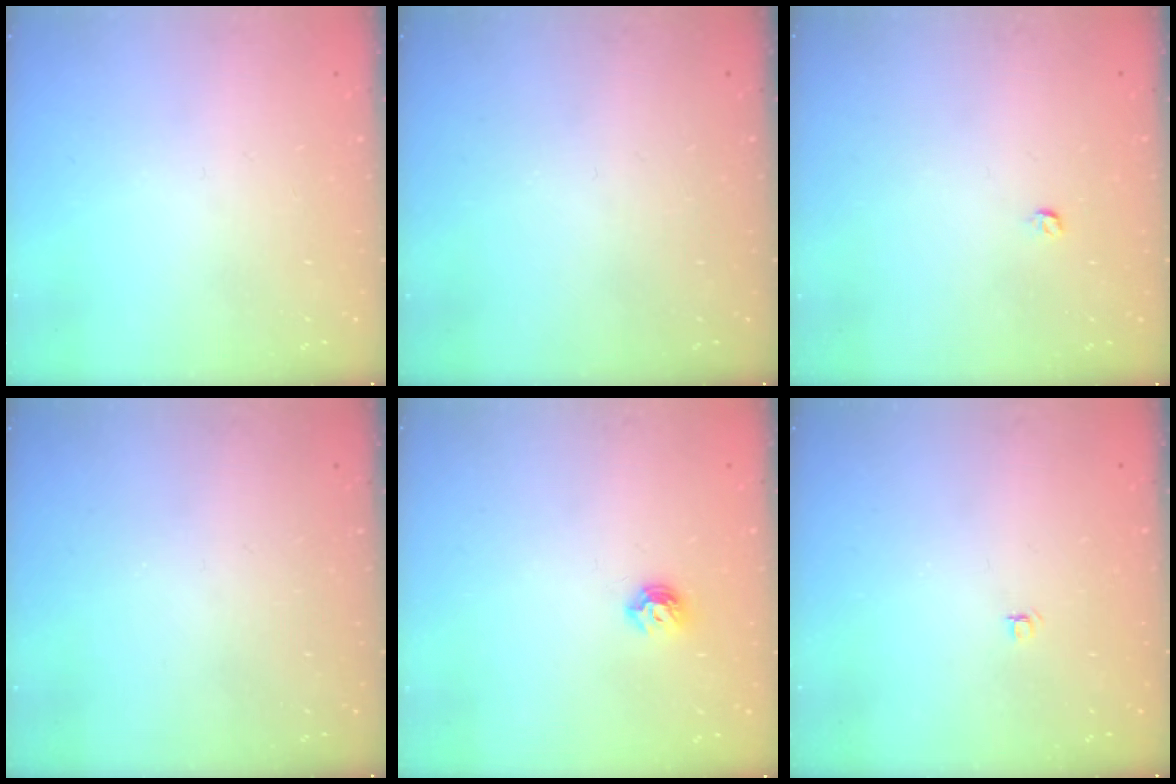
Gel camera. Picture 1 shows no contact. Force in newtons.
{"total": 0.0}
{"total": 3.0, "press": 2.9, "slide": 0.4}
{"total": 0.0}
{"total": 6.6, "press": 6.6, "slide": 1.0}
{"total": 3.4, "press": 3.4, "slide": 0.3}